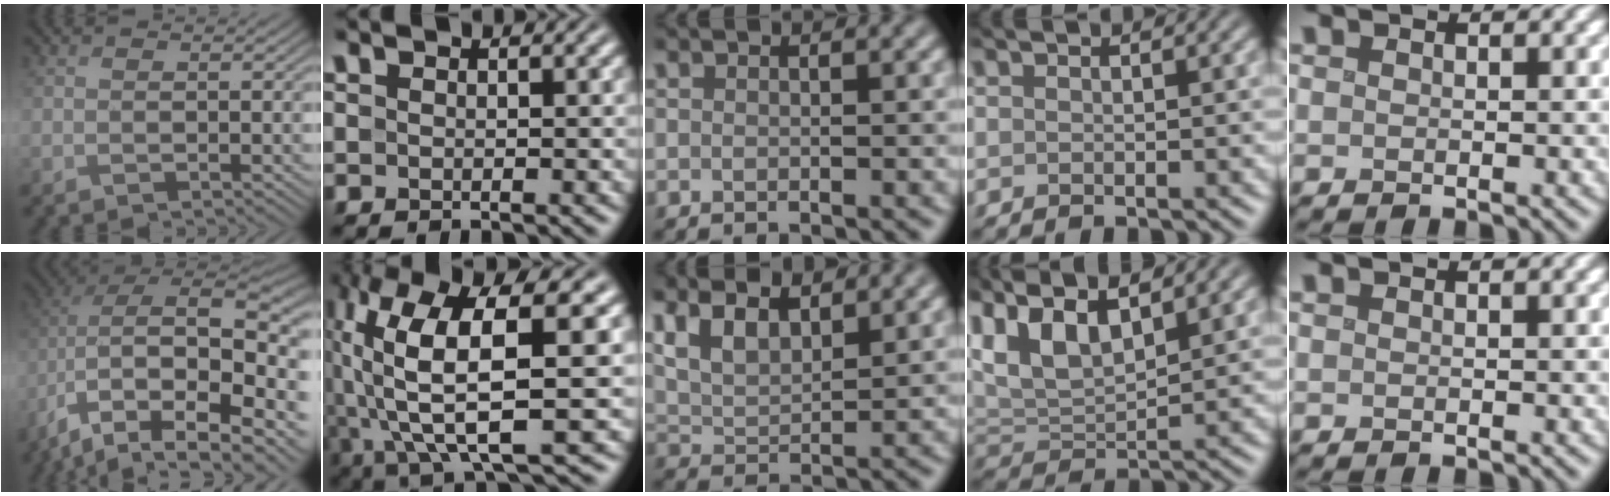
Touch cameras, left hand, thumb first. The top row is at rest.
{"thumb": {"total": 18.5, "force": [-5.8, 9.5, 14.7], "torque": [-0.276, -0.040, -0.051]}, "index": {"total": 13.1, "force": [1.8, 4.0, 12.3], "torque": [-0.245, 0.010, 0.042]}, "middle": {"total": 5.4, "force": [3.5, 2.3, 3.5], "torque": [-0.072, 0.013, 0.059]}, "ring": {"total": 6.8, "force": [3.8, 2.8, 4.9], "torque": [-0.111, 0.014, 0.075]}}